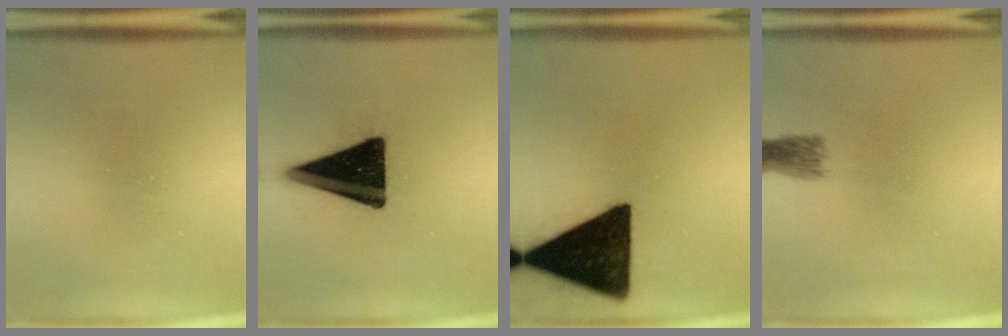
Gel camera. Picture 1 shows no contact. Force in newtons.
{"total": 18.8}
{"total": 18.4}
{"total": 2.0}